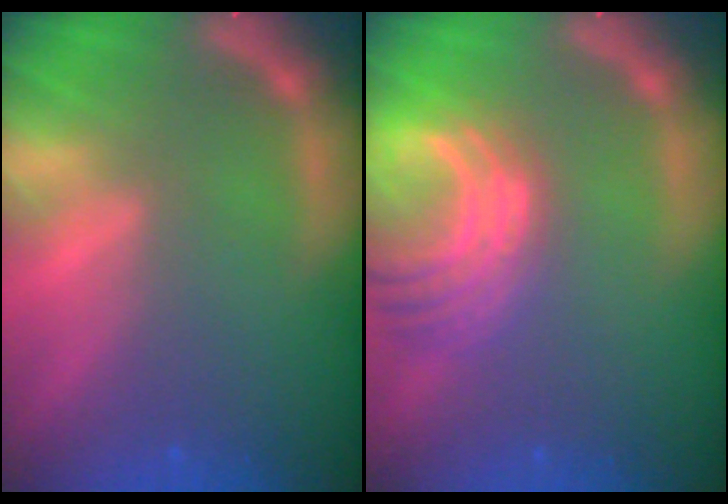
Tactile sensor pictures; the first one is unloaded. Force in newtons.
{"total": 8.1}